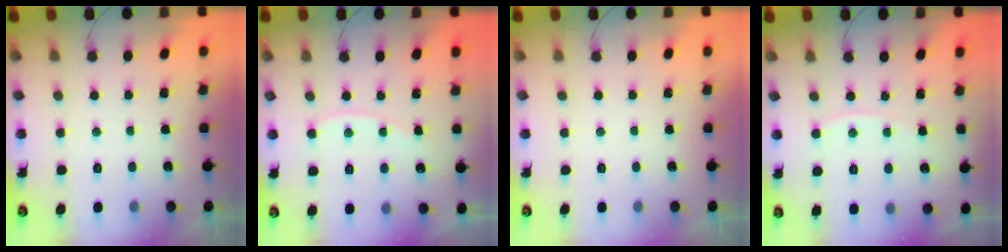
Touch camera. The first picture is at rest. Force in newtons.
{"total": 3.1, "press": 3.0, "slide": 0.4}
{"total": 0.0}
{"total": 5.0, "press": 4.9, "slide": 0.7}